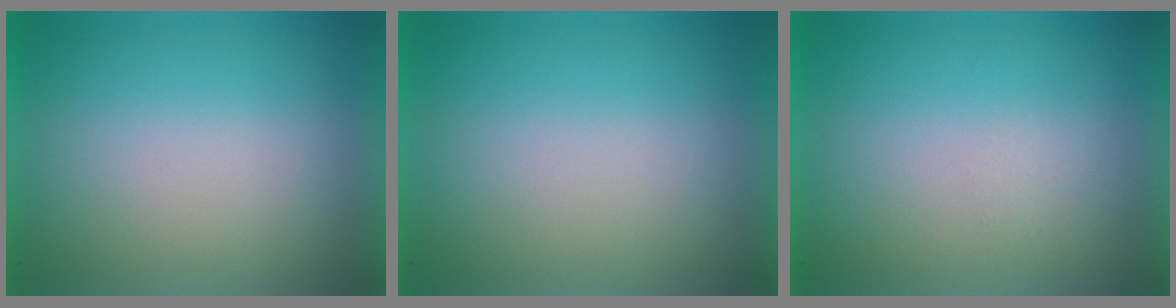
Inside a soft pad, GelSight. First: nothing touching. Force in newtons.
{"total": 0.0}
{"total": 1.2}